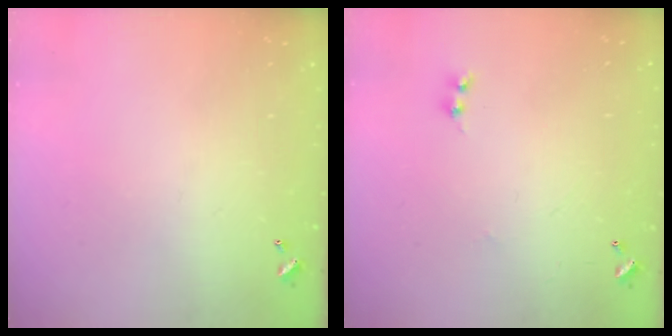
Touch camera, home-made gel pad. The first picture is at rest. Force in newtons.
{"total": 1.5, "press": 1.4, "slide": 0.3}